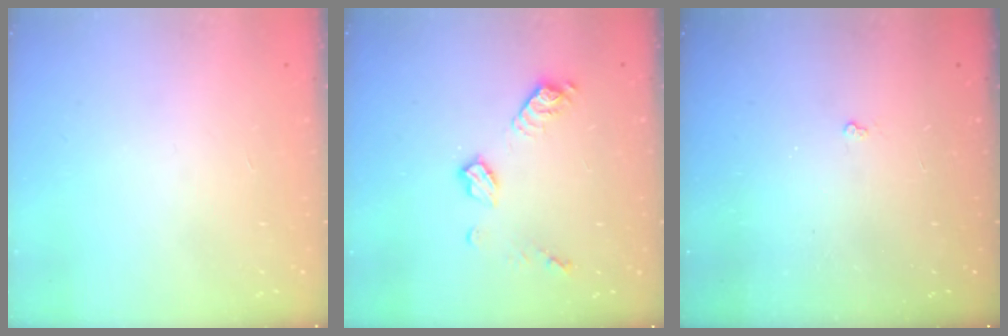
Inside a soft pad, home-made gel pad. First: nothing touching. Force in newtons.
{"total": 9.8, "press": 9.8, "slide": 0.4}
{"total": 1.8, "press": 1.8, "slide": 0.3}